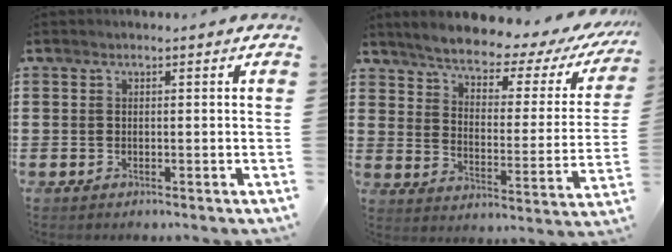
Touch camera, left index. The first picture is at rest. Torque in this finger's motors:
{"motor_torque": [2.14, 0.00, 1.05, 0.15]}